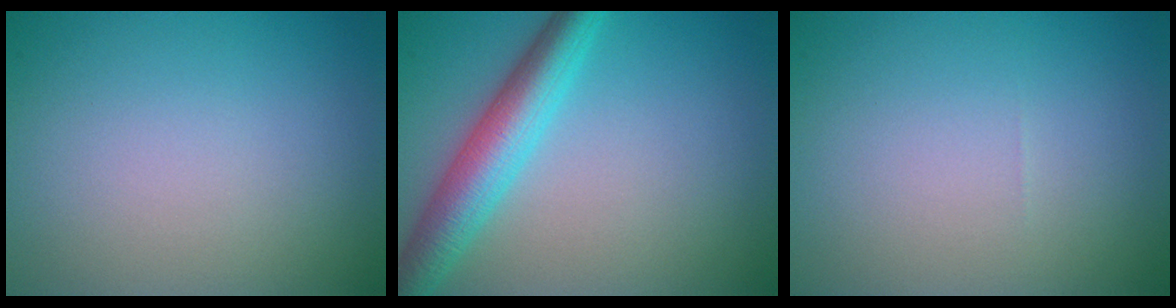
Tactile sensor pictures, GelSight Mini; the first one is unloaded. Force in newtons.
{"total": 5.5, "press": 5.5, "slide": 0.0}
{"total": 0.0}